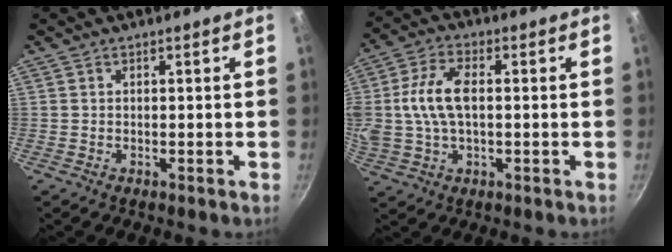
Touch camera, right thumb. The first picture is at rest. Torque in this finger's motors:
{"motor_torque": [2.51, 2.50, 1.48, -1.29, 0.39]}